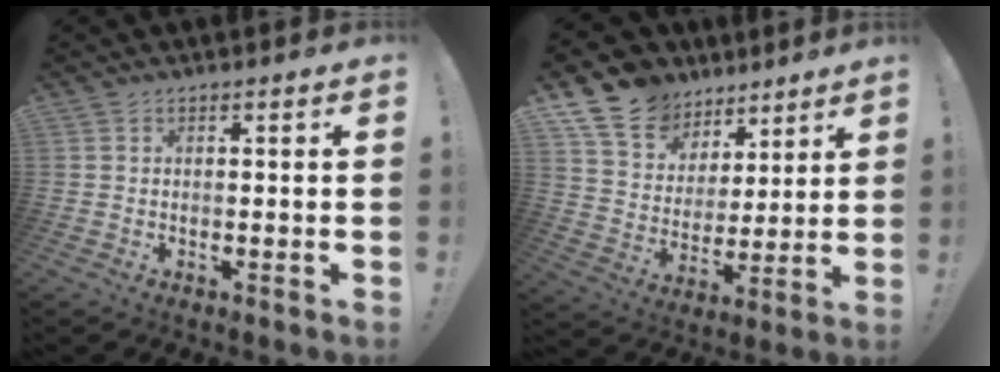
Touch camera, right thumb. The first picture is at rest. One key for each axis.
{"total": 15.0, "fx": 10.1, "fy": 10.3, "fz": 4.0, "tx": -0.064, "ty": -0.074, "tz": 0.202}